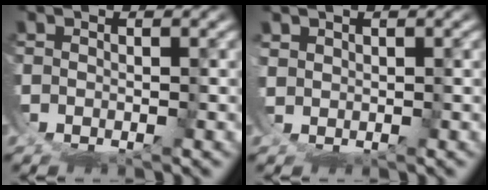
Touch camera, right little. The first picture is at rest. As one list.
[{"total": 1.5, "force": [1.4, -0.2, 0.5], "torque": [-0.014, 0.001, 0.036]}]